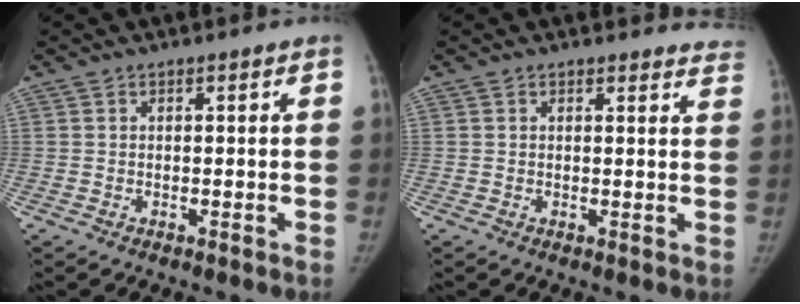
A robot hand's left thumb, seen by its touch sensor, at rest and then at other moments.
{"total": 5.8, "force": [5.4, 1.9, -0.3], "torque": [0.049, -0.023, 0.027]}